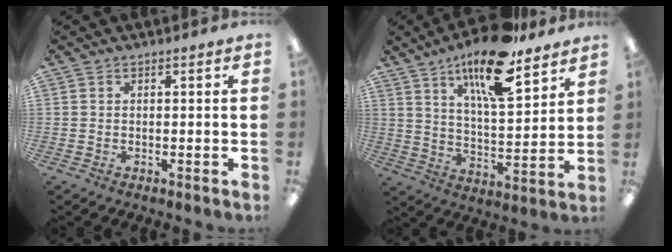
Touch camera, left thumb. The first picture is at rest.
{"total": 17.2, "force": [12.1, 5.1, 11.2], "torque": [-0.181, -0.065, 0.197]}